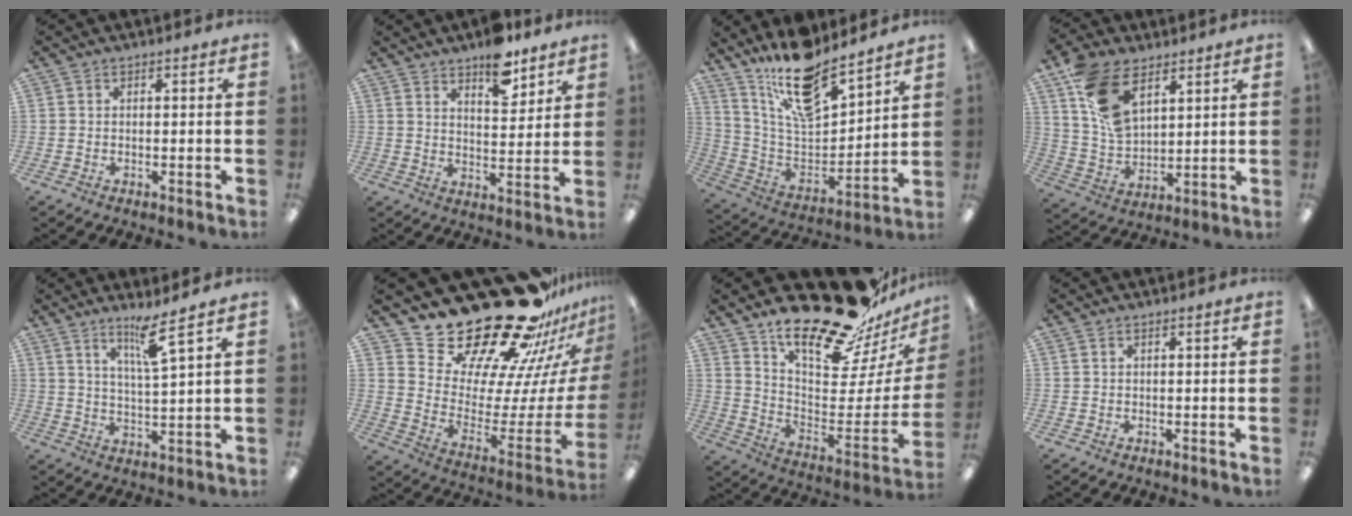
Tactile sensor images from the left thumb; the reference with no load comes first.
{"total": 8.8, "force": [6.9, 3.5, 4.2], "torque": [-0.045, -0.043, 0.117]}
{"total": 16.9, "force": [13.9, 5.4, 8.1], "torque": [-0.149, -0.098, 0.240]}
{"total": 14.7, "force": [7.6, 8.4, 9.4], "torque": [-0.182, -0.015, 0.146]}
{"total": 7.2, "force": [5.0, 0.4, 5.2], "torque": [-0.093, -0.024, 0.080]}
{"total": 28.4, "force": [24.1, 10.0, 11.2], "torque": [-0.159, -0.198, 0.429]}
{"total": 22.3, "force": [19.7, 5.7, 8.9], "torque": [-0.118, -0.161, 0.329]}
{"total": 0.0}